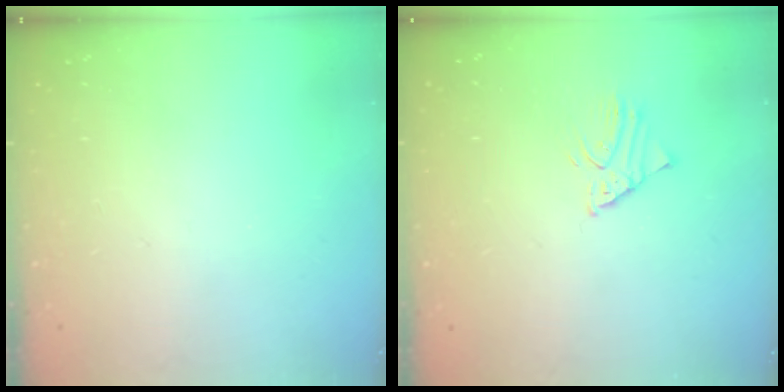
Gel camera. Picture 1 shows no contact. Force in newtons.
{"total": 2.1, "press": 2.1, "slide": 0.1}